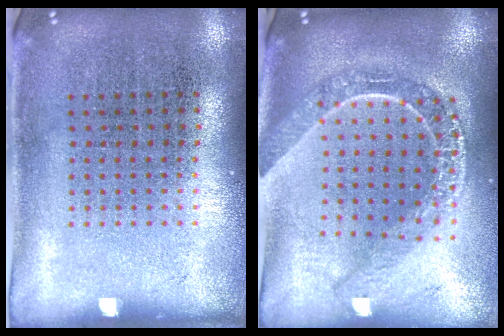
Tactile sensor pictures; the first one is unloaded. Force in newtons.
{"total": 2.0, "press": 1.7, "slide": 1.1}